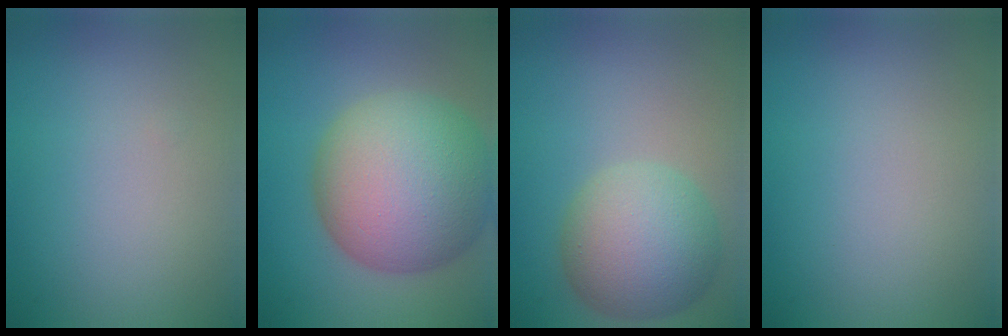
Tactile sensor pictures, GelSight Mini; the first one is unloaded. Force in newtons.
{"total": 12.7, "press": 12.7, "slide": 0.6}
{"total": 6.8, "press": 6.8, "slide": 0.3}
{"total": 0.0}